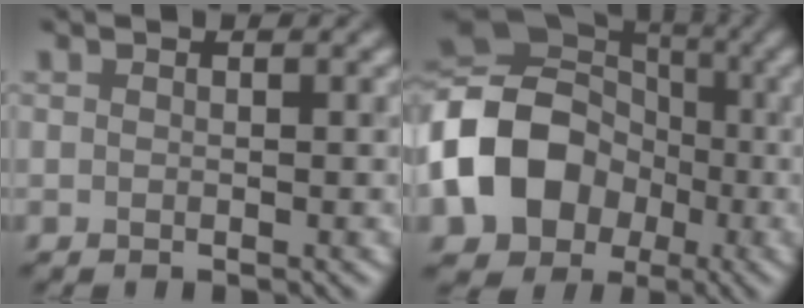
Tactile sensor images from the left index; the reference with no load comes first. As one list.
[{"total": 15.3, "force": [-3.6, 12.4, 8.2], "torque": [-0.166, -0.015, -0.090]}]